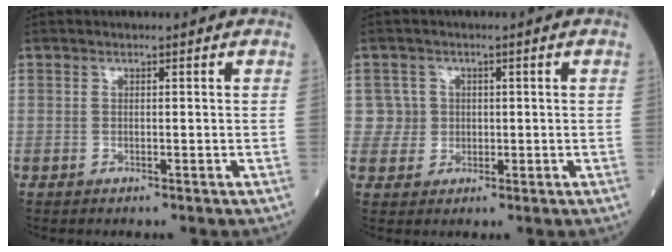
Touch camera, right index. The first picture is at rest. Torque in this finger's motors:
{"motor_torque": [0.10, 0.00, -0.01, 0.00]}